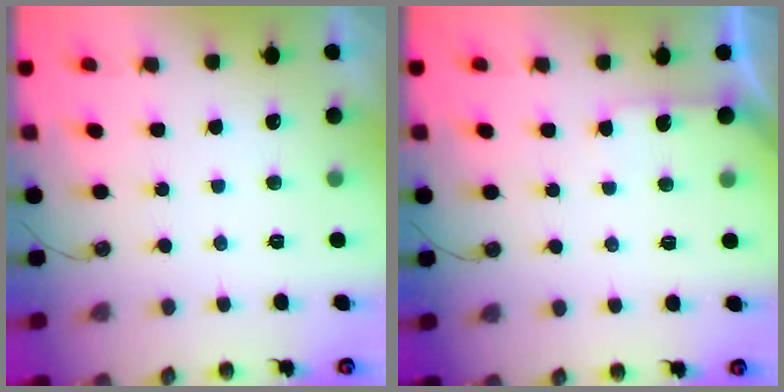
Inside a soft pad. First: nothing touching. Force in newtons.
{"total": 4.5, "press": 4.4, "slide": 0.6}